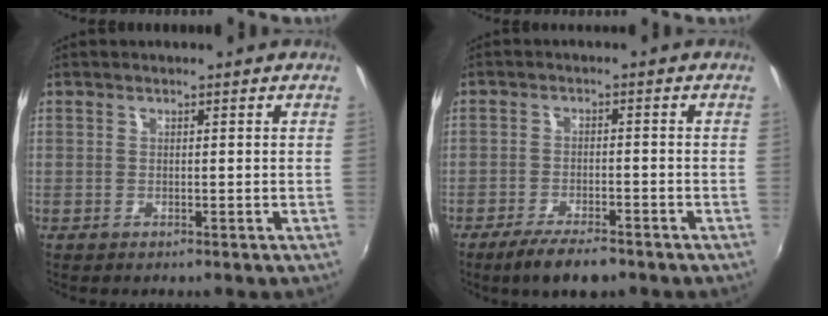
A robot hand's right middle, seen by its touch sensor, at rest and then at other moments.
{"total": 7.2, "force": [-5.5, 1.7, 4.3], "torque": [-0.099, -0.014, -0.094]}